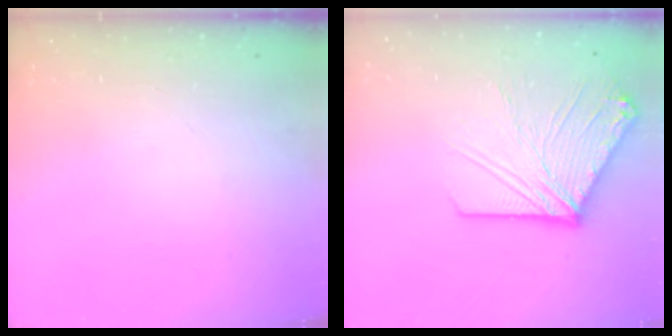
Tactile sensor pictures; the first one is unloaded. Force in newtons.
{"total": 16.4, "press": 16.2, "slide": 2.3}